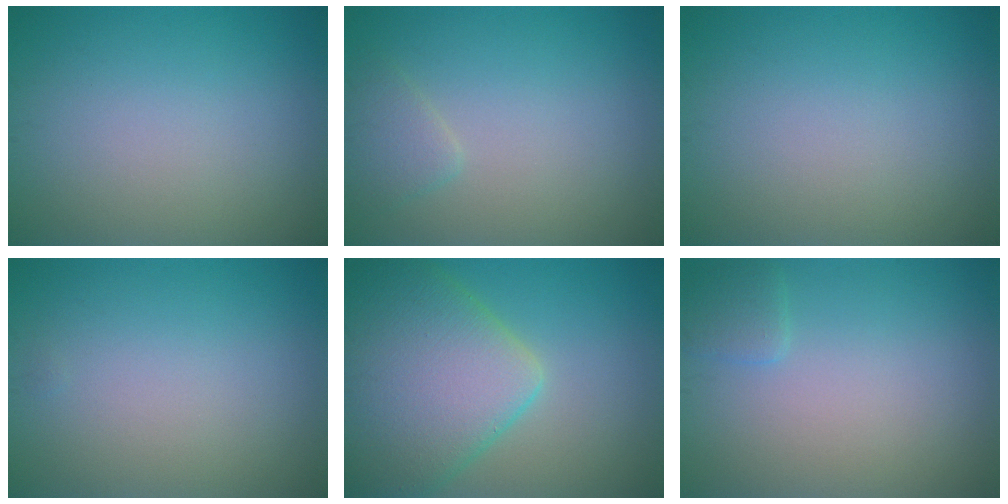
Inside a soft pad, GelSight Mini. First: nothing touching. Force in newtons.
{"total": 1.6, "press": 1.6, "slide": 0.2}
{"total": 0.0}
{"total": 0.0}
{"total": 10.4, "press": 10.4, "slide": 0.6}
{"total": 1.2, "press": 1.2, "slide": 0.2}